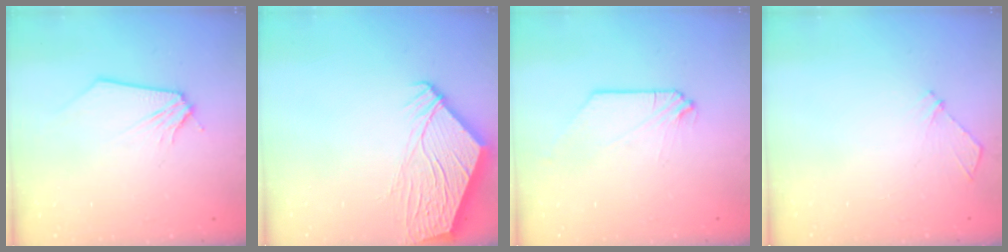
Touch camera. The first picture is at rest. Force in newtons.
{"total": 12.1, "press": 12.0, "slide": 1.8}
{"total": 0.0}
{"total": 3.9, "press": 3.9, "slide": 0.5}